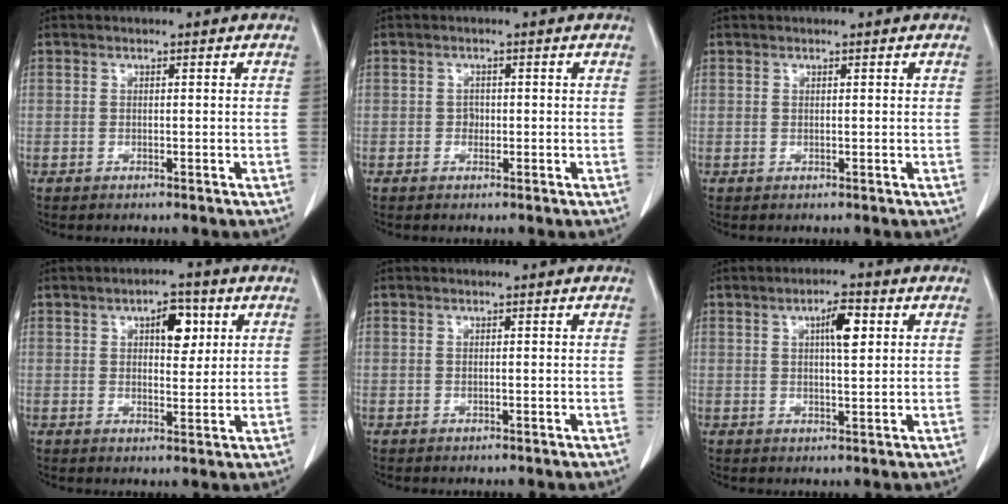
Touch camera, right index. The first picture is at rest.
{"total": 1.1, "force": [-0.2, 0.9, 0.5], "torque": [-0.002, 0.005, -0.005]}
{"total": 0.0}
{"total": 5.4, "force": [2.0, 2.5, 4.3], "torque": [-0.063, 0.007, 0.031]}
{"total": 0.0}
{"total": 4.7, "force": [1.6, 1.0, 4.3], "torque": [-0.073, 0.005, 0.027]}